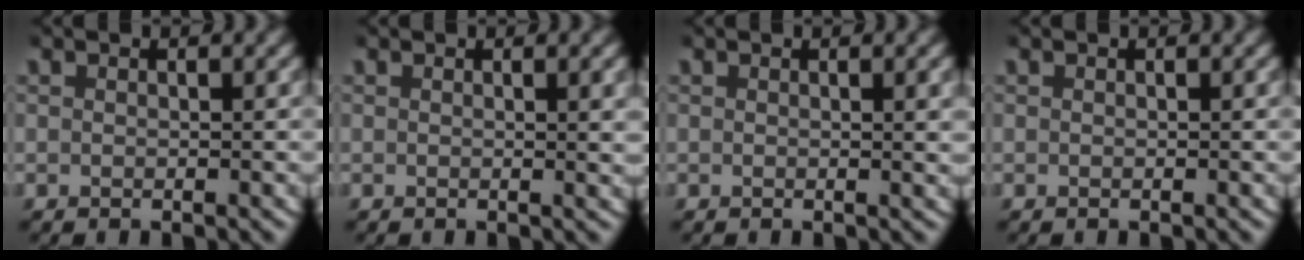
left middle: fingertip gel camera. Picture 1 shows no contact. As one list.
[{"total": 1.1, "force": [0.5, -0.2, 0.9], "torque": [-0.012, 0.000, 0.006]}, {"total": 1.0, "force": [0.4, -0.1, 0.9], "torque": [-0.011, 0.001, 0.006]}, {"total": 0.0}]